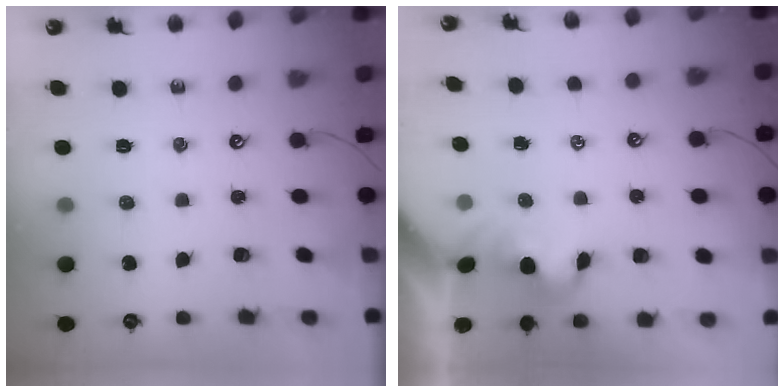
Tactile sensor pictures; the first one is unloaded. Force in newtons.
{"total": 0.0}